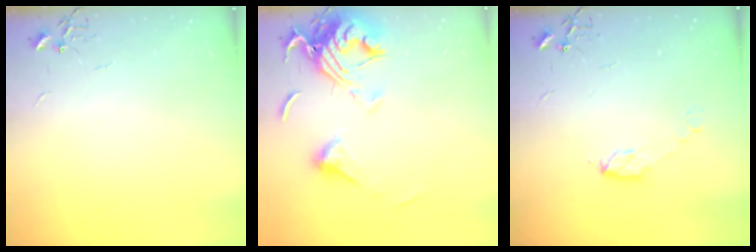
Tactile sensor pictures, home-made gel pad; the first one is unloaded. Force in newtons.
{"total": 15.4, "press": 15.3, "slide": 1.7}
{"total": 4.4, "press": 4.3, "slide": 0.5}